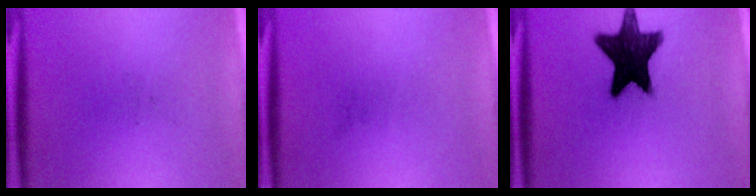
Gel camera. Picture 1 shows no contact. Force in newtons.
{"total": 0.0}
{"total": 15.8}